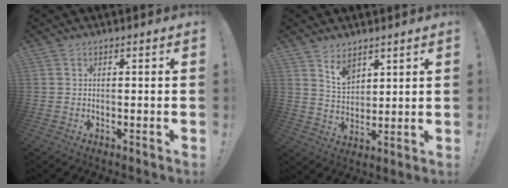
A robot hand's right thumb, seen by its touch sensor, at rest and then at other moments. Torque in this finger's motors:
{"motor_torque": [-0.37, 0.80, 0.07, 0.73, -0.01]}